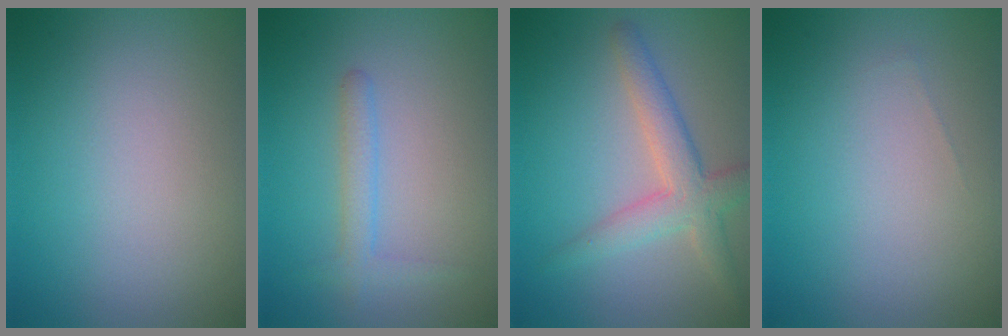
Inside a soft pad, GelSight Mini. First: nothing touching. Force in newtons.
{"total": 1.7, "press": 1.7, "slide": 0.1}
{"total": 4.0, "press": 3.9, "slide": 0.2}
{"total": 0.0}